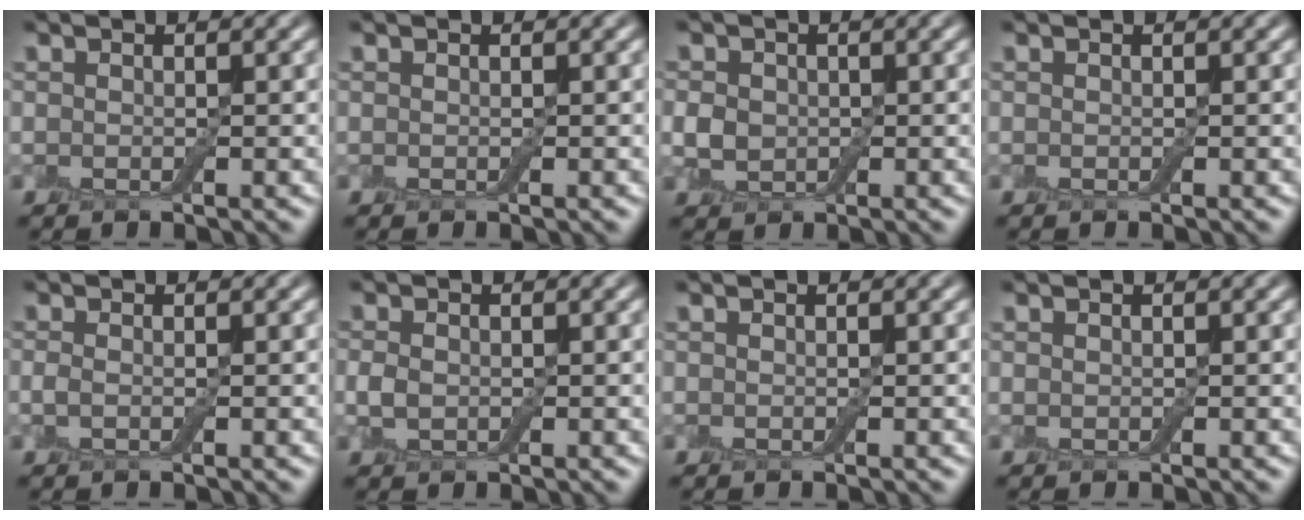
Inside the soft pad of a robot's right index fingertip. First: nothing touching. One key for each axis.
{"total": 0.0}
{"total": 2.2, "fx": -0.1, "fy": 1.9, "fz": 1.2, "tx": -0.024, "ty": 0.000, "tz": -0.007}
{"total": 0.0}
{"total": 0.8, "fx": -0.1, "fy": 0.4, "fz": 0.7, "tx": -0.019, "ty": -0.003, "tz": -0.005}
{"total": 1.5, "fx": -0.1, "fy": 1.1, "fz": 0.9, "tx": -0.023, "ty": 0.001, "tz": -0.005}
{"total": 0.0}
{"total": 0.0}